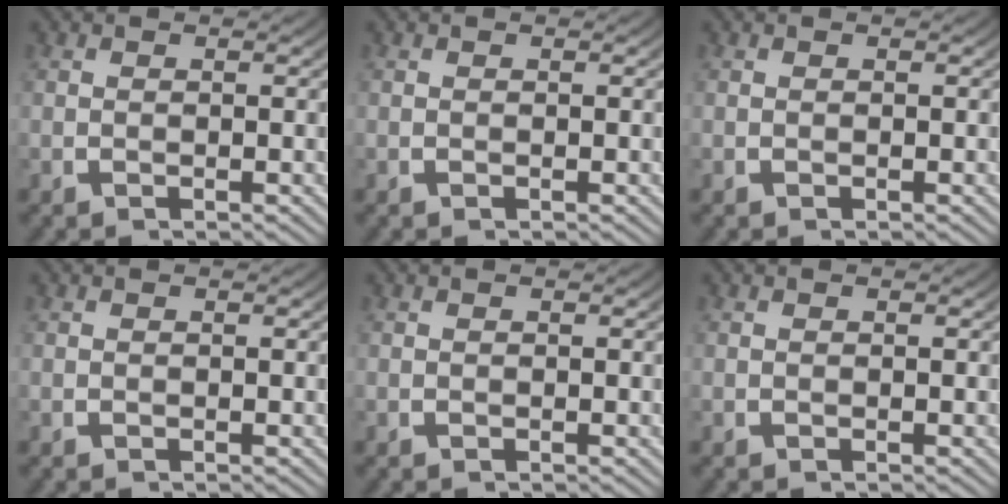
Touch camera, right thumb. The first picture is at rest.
{"total": 0.0}
{"total": 0.0}
{"total": 0.0}
{"total": 0.0}
{"total": 0.0}